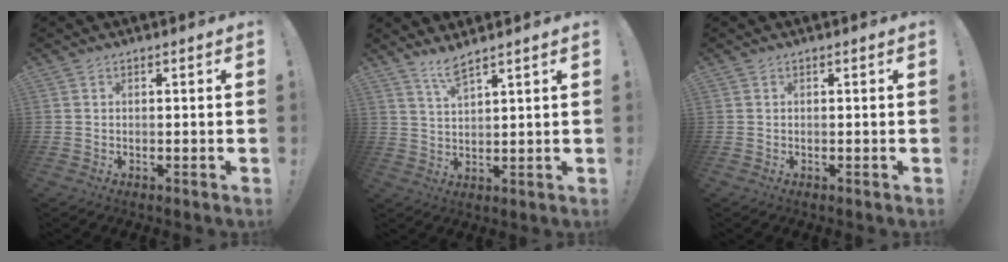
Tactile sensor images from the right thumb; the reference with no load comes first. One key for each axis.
{"total": 5.1, "fx": 4.1, "fy": 0.4, "fz": 3.1, "tx": -0.068, "ty": -0.018, "tz": 0.072}
{"total": 0.0}